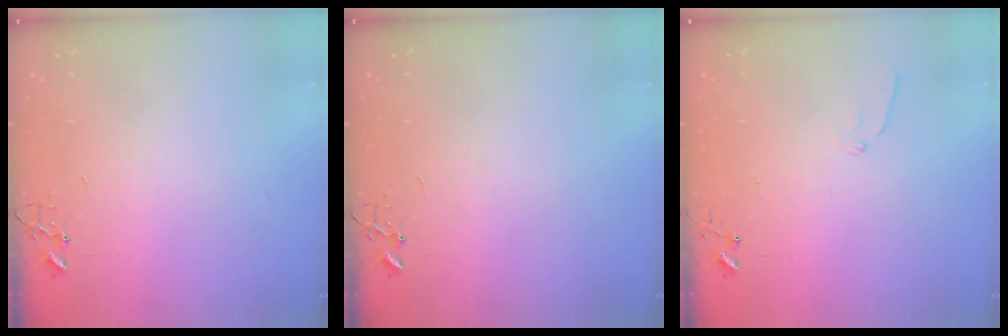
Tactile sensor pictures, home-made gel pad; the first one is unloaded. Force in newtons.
{"total": 0.0}
{"total": 5.6, "press": 5.6, "slide": 0.6}